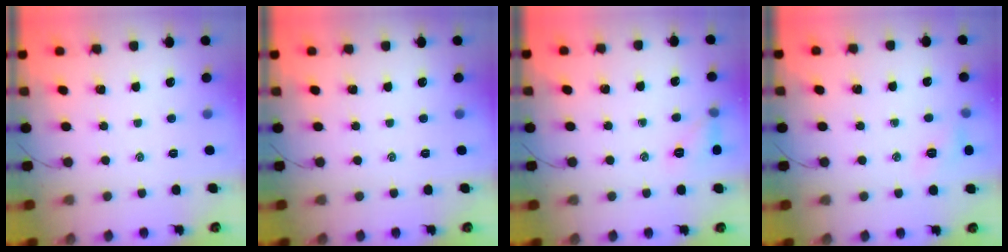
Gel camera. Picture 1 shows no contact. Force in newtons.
{"total": 0.0}
{"total": 6.9, "press": 6.8, "slide": 1.3}
{"total": 6.9, "press": 6.7, "slide": 1.4}